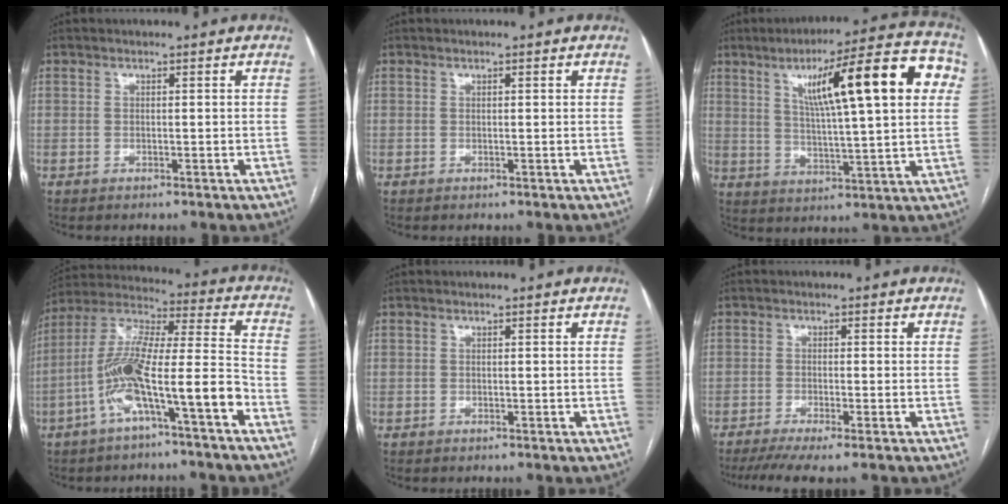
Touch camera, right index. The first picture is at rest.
{"total": 0.5, "force": [0.2, 0.1, 0.4], "torque": [-0.008, 0.003, 0.003]}
{"total": 19.8, "force": [6.4, 2.3, 18.6], "torque": [-0.263, 0.034, 0.088]}
{"total": 14.7, "force": [-6.1, 1.4, 13.3], "torque": [-0.254, 0.025, -0.108]}
{"total": 0.0}
{"total": 5.5, "force": [-3.8, 0.3, 4.0], "torque": [-0.068, -0.010, -0.066]}